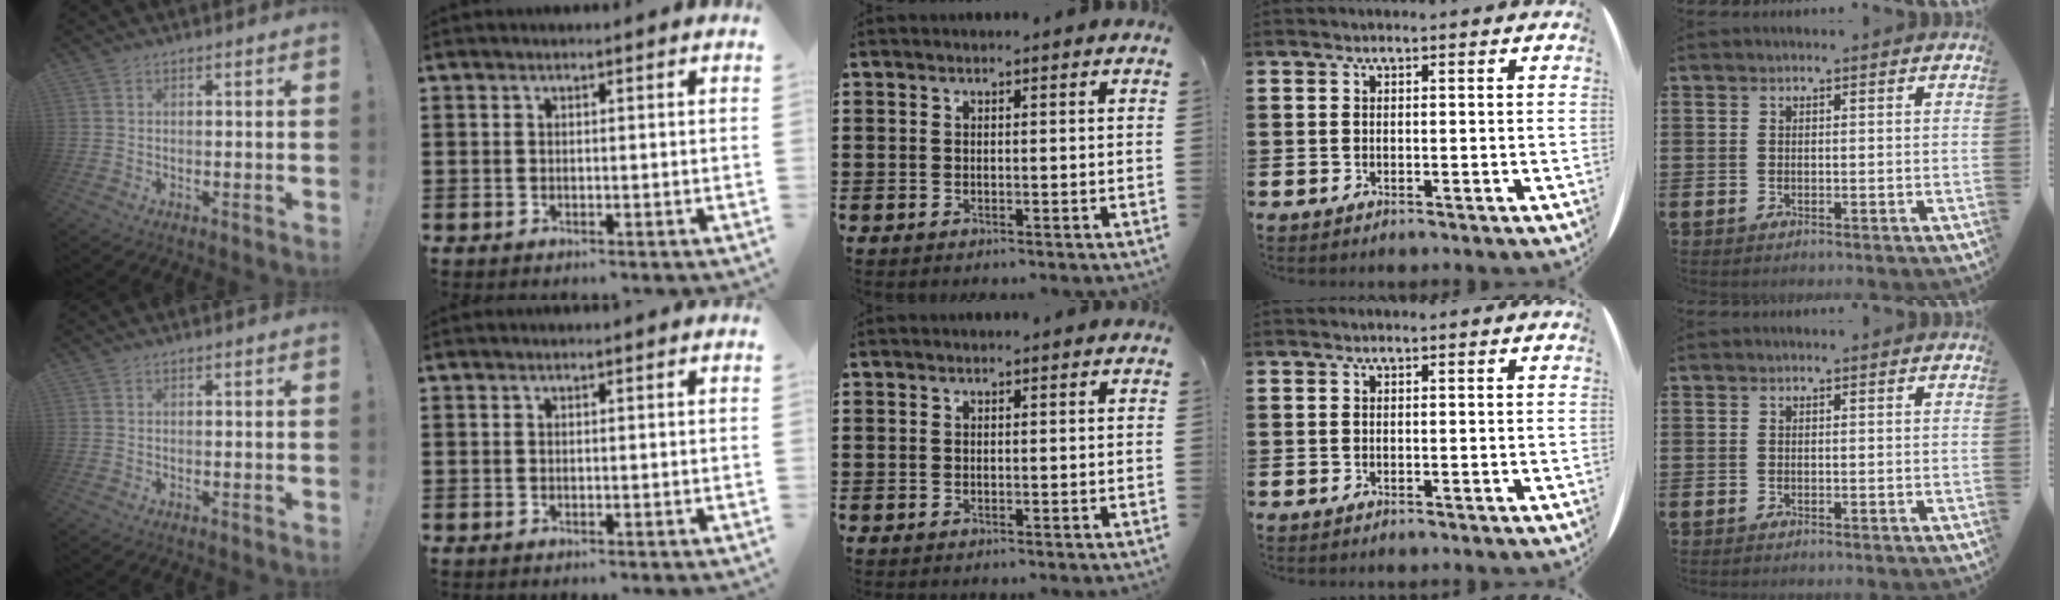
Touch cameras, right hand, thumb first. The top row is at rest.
{}